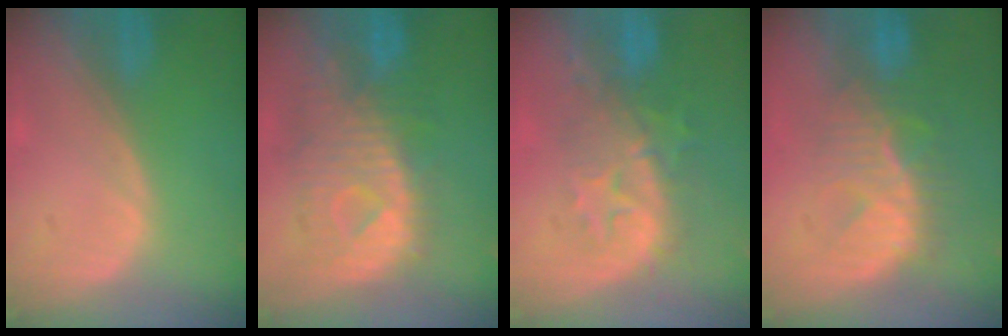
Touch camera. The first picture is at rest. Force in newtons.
{"total": 10.7, "press": 9.6, "slide": 4.7}
{"total": 9.1, "press": 8.6, "slide": 3.0}
{"total": 8.3, "press": 8.2, "slide": 1.5}